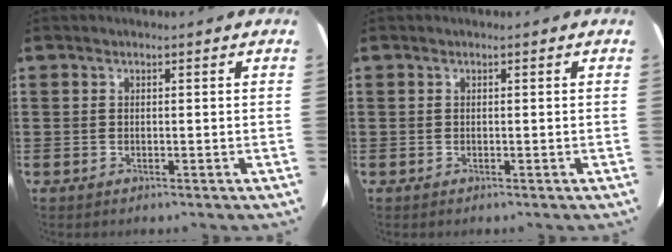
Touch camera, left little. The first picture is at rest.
{"total": 0.0}